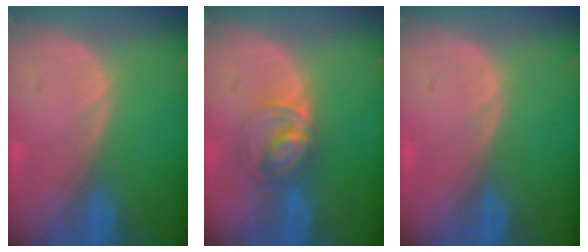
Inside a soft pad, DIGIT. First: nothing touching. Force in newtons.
{"total": 5.0, "press": 5.0, "slide": 0.5}
{"total": 0.0}